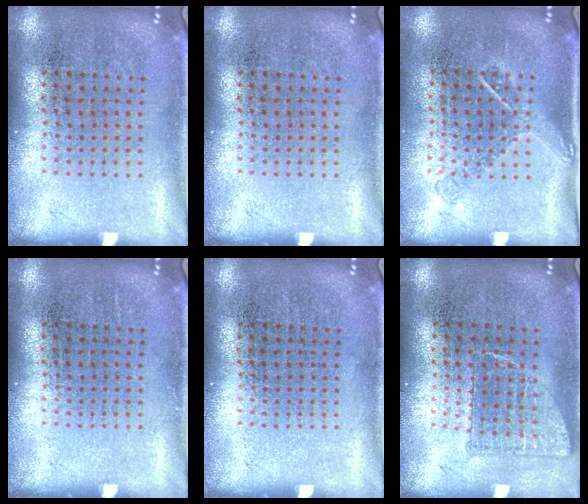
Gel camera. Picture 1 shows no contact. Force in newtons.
{"total": 0.0}
{"total": 1.2, "press": 0.9, "slide": 0.9}
{"total": 0.0}
{"total": 0.0}
{"total": 0.8, "press": 0.8, "slide": 0.1}